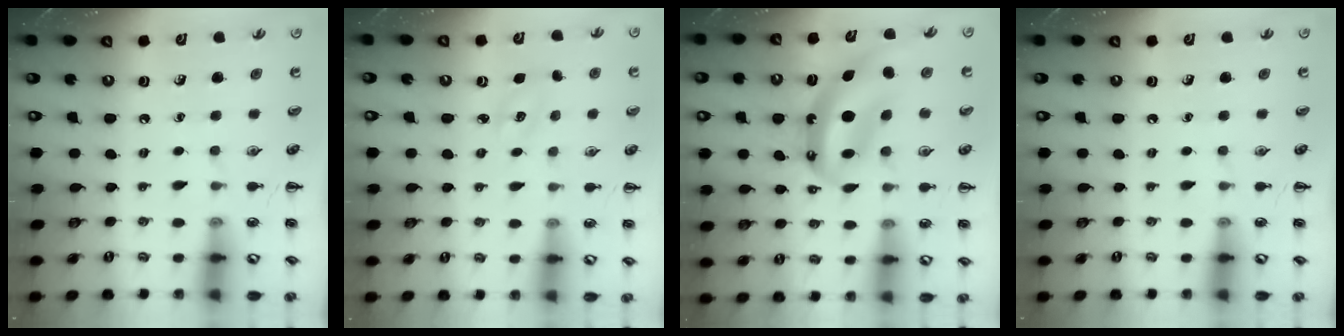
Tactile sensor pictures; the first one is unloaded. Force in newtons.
{"total": 3.9, "press": 3.7, "slide": 1.1}
{"total": 8.9, "press": 8.7, "slide": 1.9}
{"total": 0.0}